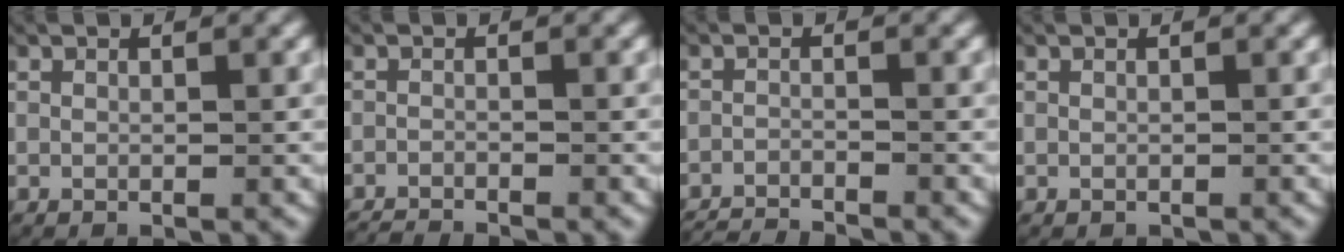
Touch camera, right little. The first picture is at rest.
{"total": 2.7, "force": [-2.6, 0.6, 0.2], "torque": [-0.014, -0.015, -0.039]}
{"total": 5.0, "force": [-4.8, 1.3, 0.6], "torque": [-0.015, -0.020, -0.075]}
{"total": 0.0}